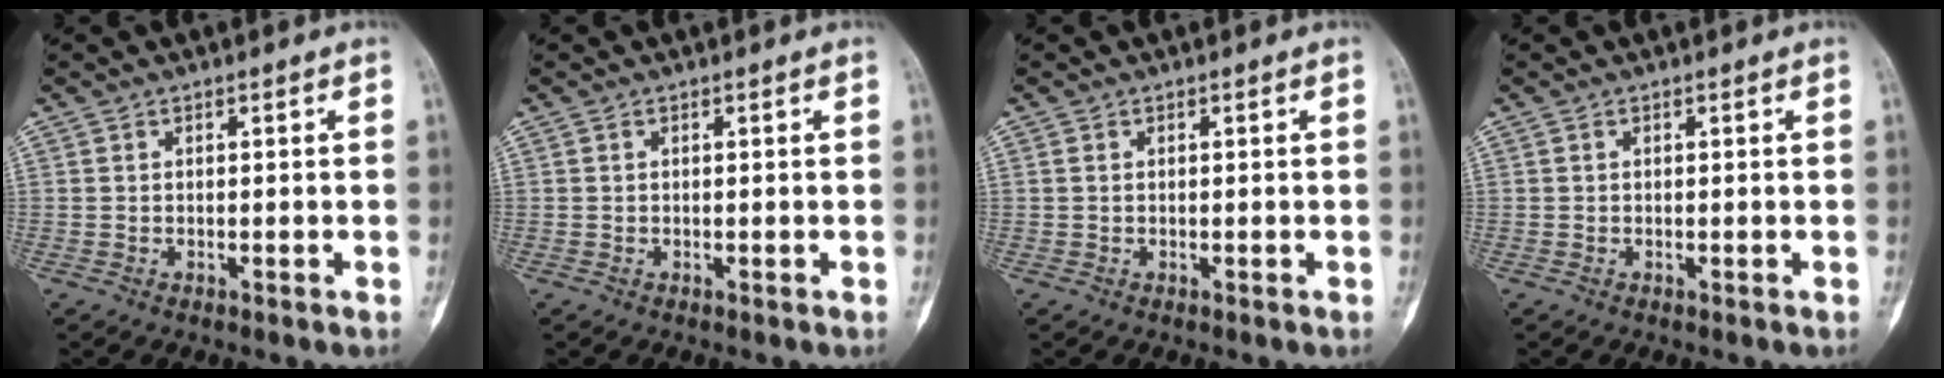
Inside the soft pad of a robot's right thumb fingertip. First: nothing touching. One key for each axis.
{"total": 0.0}
{"total": 0.0}
{"total": 0.0}